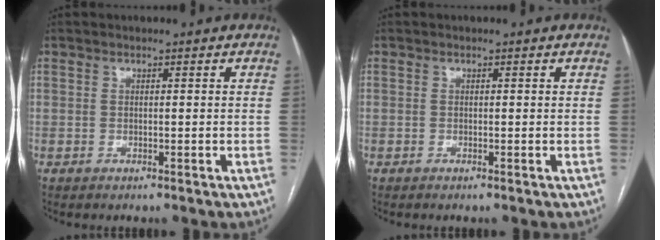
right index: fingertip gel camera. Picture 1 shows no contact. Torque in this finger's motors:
{"motor_torque": [-0.07, -0.02, -0.03, -0.01]}